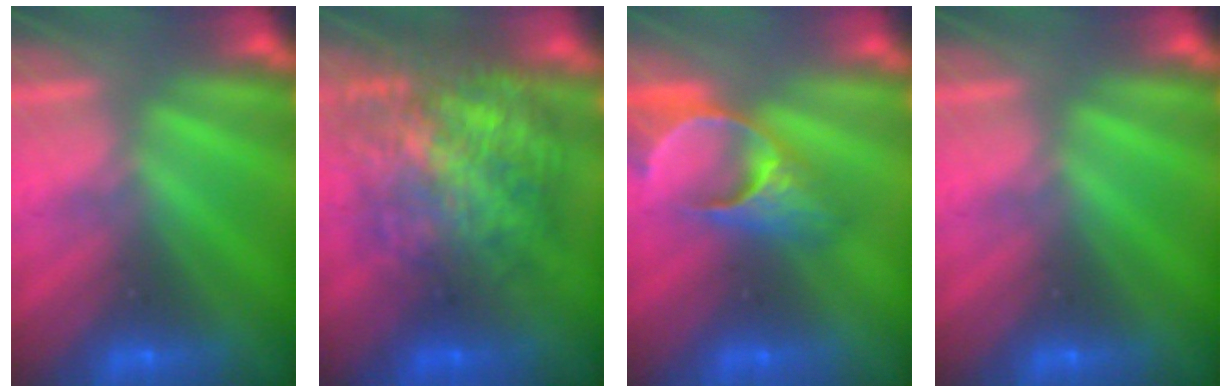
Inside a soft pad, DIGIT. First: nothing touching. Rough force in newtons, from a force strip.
{"total": 7.3}
{"total": 4.8}
{"total": 0.0}